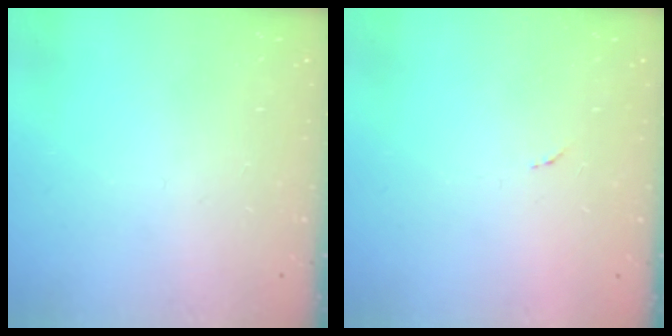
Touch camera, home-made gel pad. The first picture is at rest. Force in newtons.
{"total": 3.3, "press": 3.3, "slide": 0.2}